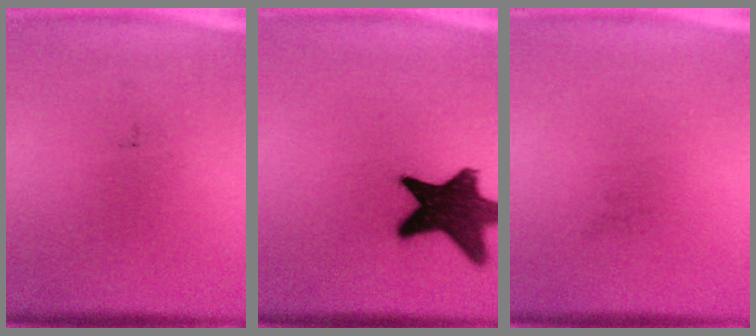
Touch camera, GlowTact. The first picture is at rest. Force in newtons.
{"total": 16.1}
{"total": 0.0}